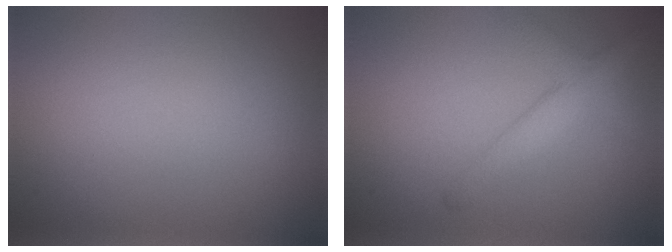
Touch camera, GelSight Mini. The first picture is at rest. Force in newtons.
{"total": 3.0, "press": 3.0, "slide": 0.2}